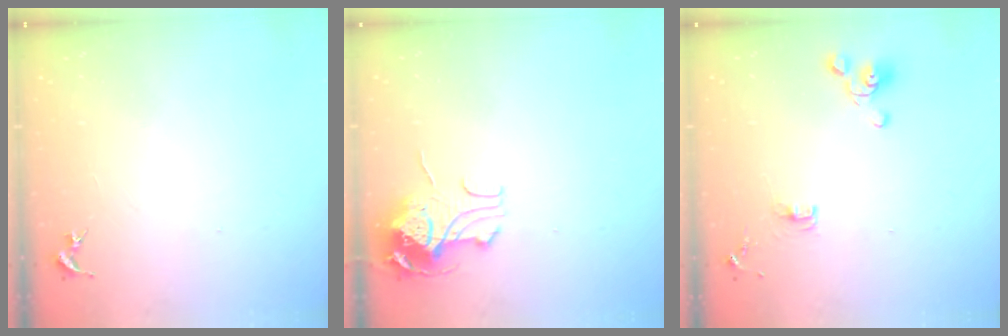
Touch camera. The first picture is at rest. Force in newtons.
{"total": 10.6, "press": 10.6, "slide": 0.9}
{"total": 7.7, "press": 7.3, "slide": 2.3}